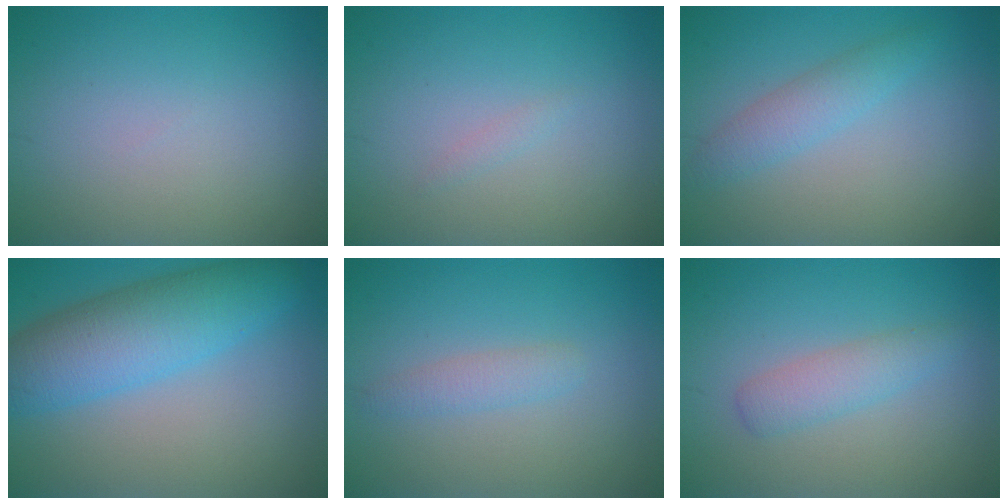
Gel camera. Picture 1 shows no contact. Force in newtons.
{"total": 0.5, "press": 0.5, "slide": 0.0}
{"total": 2.4, "press": 2.4, "slide": 0.1}
{"total": 7.7, "press": 7.7, "slide": 0.2}
{"total": 1.6, "press": 1.6, "slide": 0.1}
{"total": 2.4, "press": 2.4, "slide": 0.0}